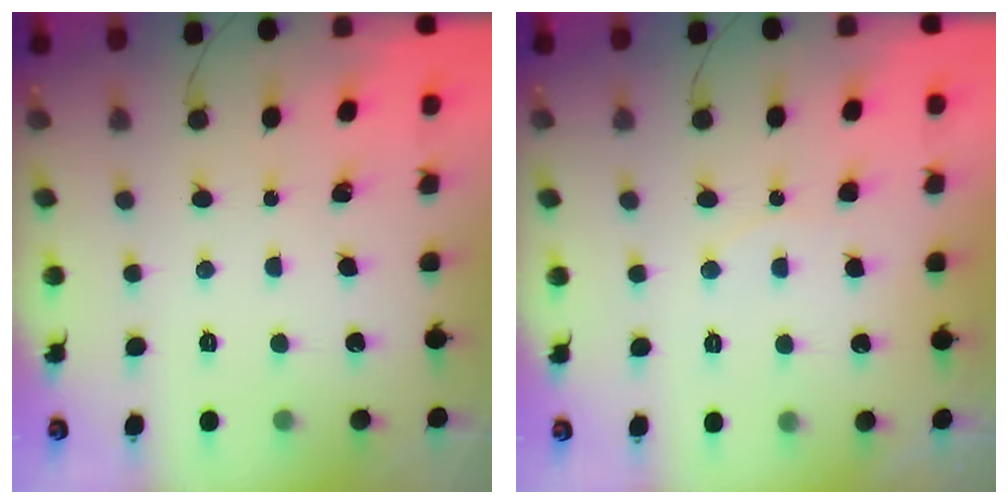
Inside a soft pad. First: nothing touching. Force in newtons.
{"total": 4.5, "press": 4.5, "slide": 0.5}